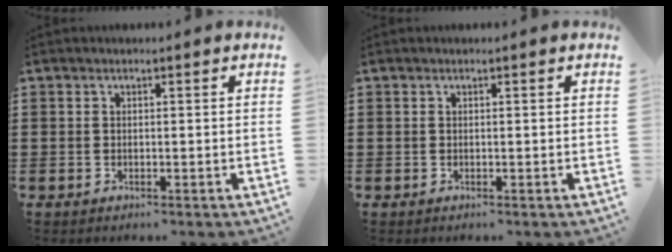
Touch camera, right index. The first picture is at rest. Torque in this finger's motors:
{"motor_torque": [-0.49, 0.58, -0.09, -0.01]}